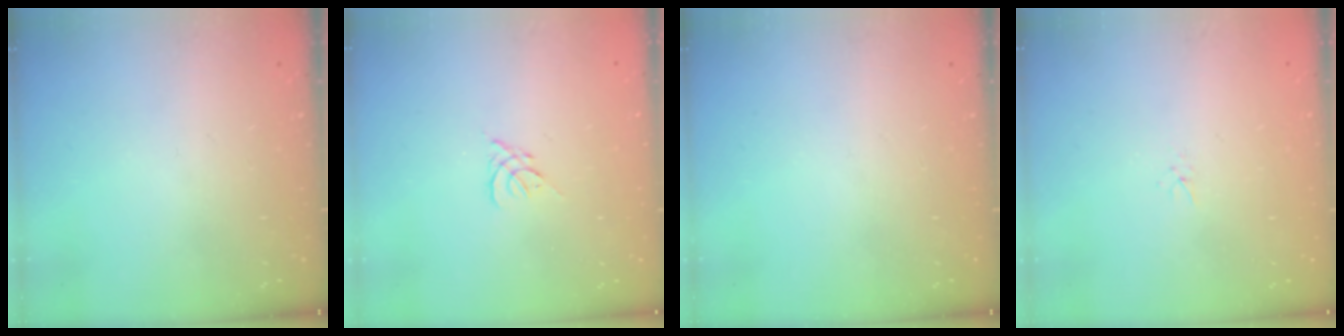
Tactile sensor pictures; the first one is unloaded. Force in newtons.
{"total": 1.3, "press": 1.2, "slide": 0.6}
{"total": 0.0}
{"total": 1.6, "press": 1.6, "slide": 0.2}